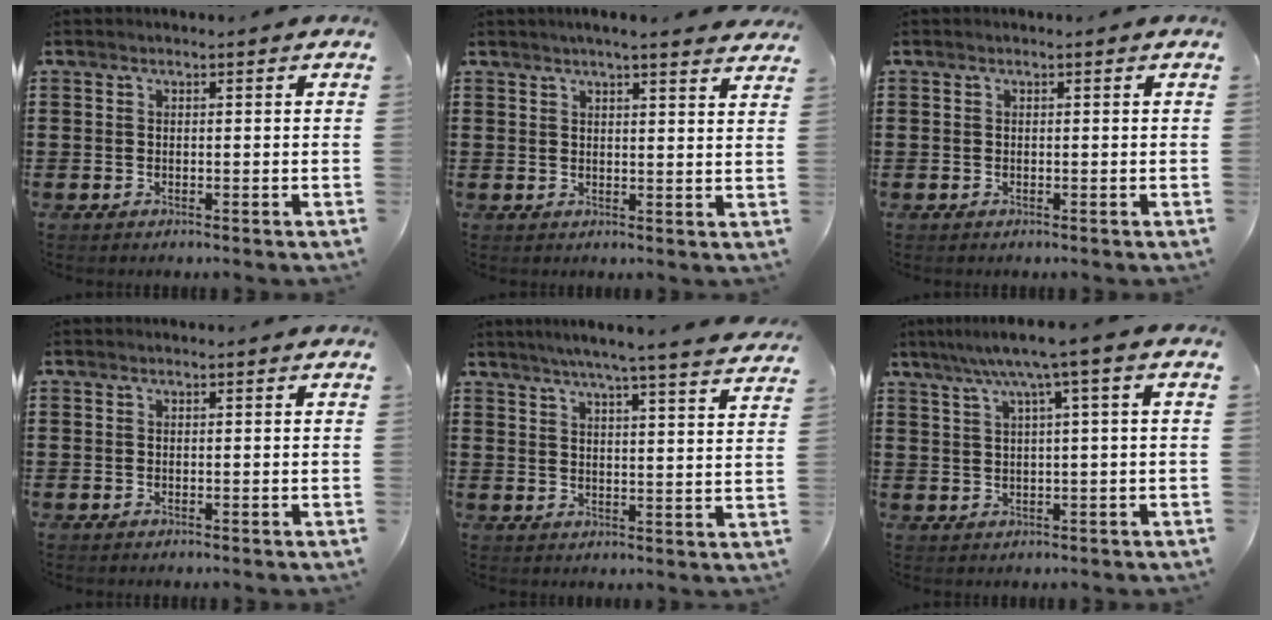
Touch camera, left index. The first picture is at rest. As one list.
[{"total": 3.1, "force": [2.9, -0.5, 1.0], "torque": [-0.028, -0.007, 0.053]}, {"total": 0.0}, {"total": 0.0}, {"total": 5.6, "force": [4.9, -1.0, 2.5], "torque": [-0.067, -0.030, 0.080]}, {"total": 5.2, "force": [2.1, -0.5, 4.7], "torque": [-0.097, -0.002, 0.029]}]